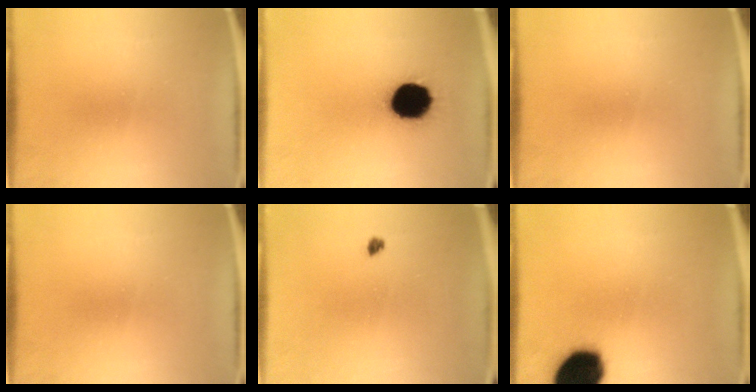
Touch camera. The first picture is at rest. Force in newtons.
{"total": 15.0}
{"total": 0.0}
{"total": 0.0}
{"total": 1.0}
{"total": 18.7}